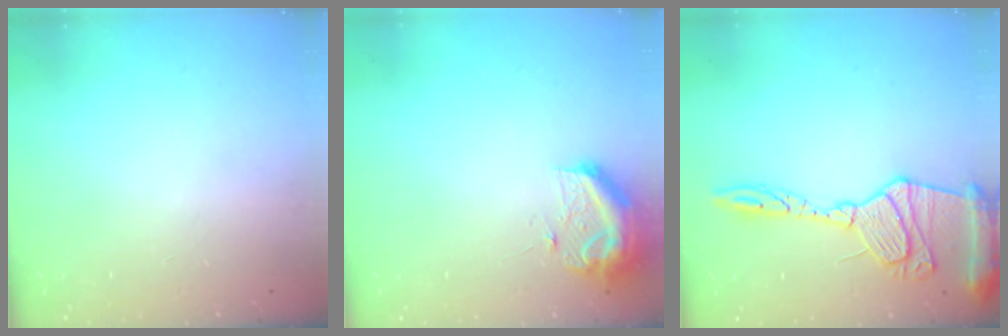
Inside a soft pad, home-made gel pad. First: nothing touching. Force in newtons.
{"total": 10.4, "press": 10.4, "slide": 0.9}
{"total": 18.1, "press": 18.0, "slide": 1.6}